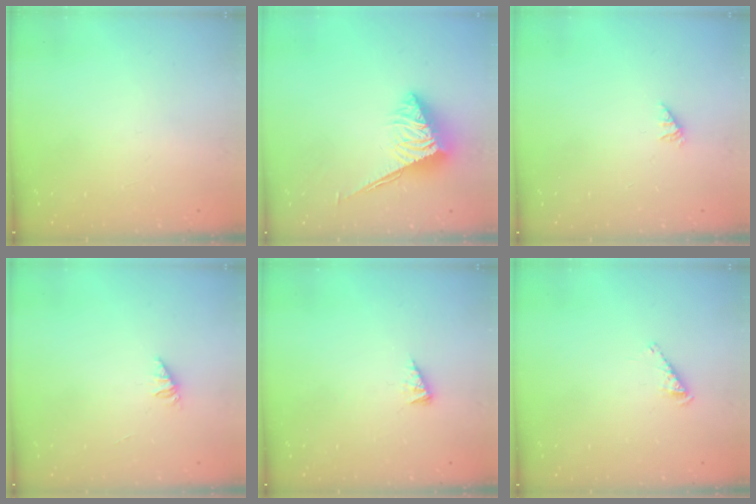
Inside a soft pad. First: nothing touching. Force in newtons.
{"total": 5.3, "press": 5.2, "slide": 0.1}
{"total": 1.1, "press": 1.1, "slide": 0.1}
{"total": 1.1, "press": 1.0, "slide": 0.3}
{"total": 2.8, "press": 2.8, "slide": 0.3}
{"total": 2.5, "press": 2.5, "slide": 0.5}